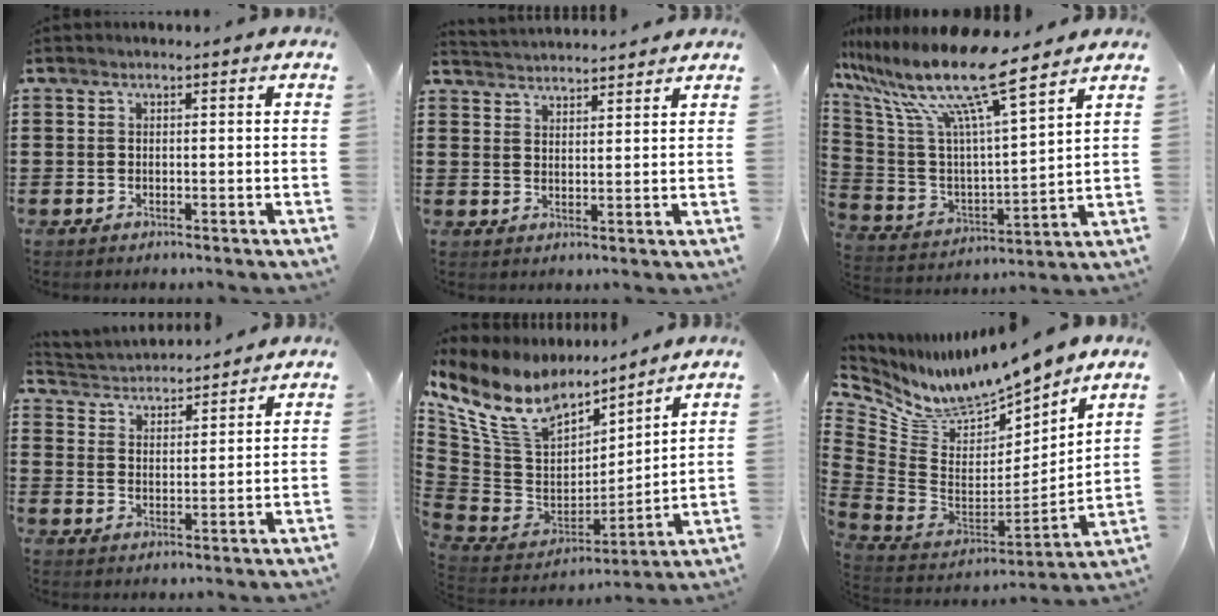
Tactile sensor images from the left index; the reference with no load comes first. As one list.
[{"total": 2.8, "force": [2.8, -0.1, -0.4], "torque": [-0.001, -0.012, 0.052]}, {"total": 14.6, "force": [10.8, 1.4, 9.7], "torque": [-0.228, -0.066, 0.179]}, {"total": 3.4, "force": [3.3, 0.5, -0.4], "torque": [-0.011, -0.020, 0.056]}, {"total": 12.0, "force": [7.9, 6.4, 6.4], "torque": [-0.176, -0.043, 0.142]}, {"total": 10.0, "force": [9.3, 2.0, 2.9], "torque": [-0.107, -0.077, 0.165]}]